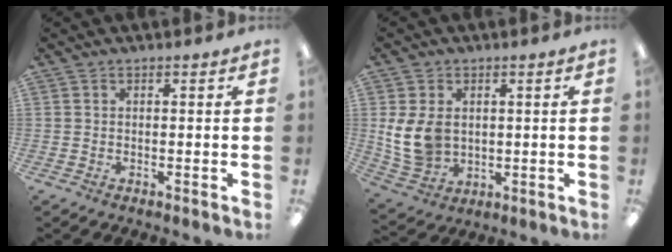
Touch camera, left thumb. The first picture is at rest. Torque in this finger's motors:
{"motor_torque": [-0.21, 0.77, 0.63, -0.58, 0.08]}